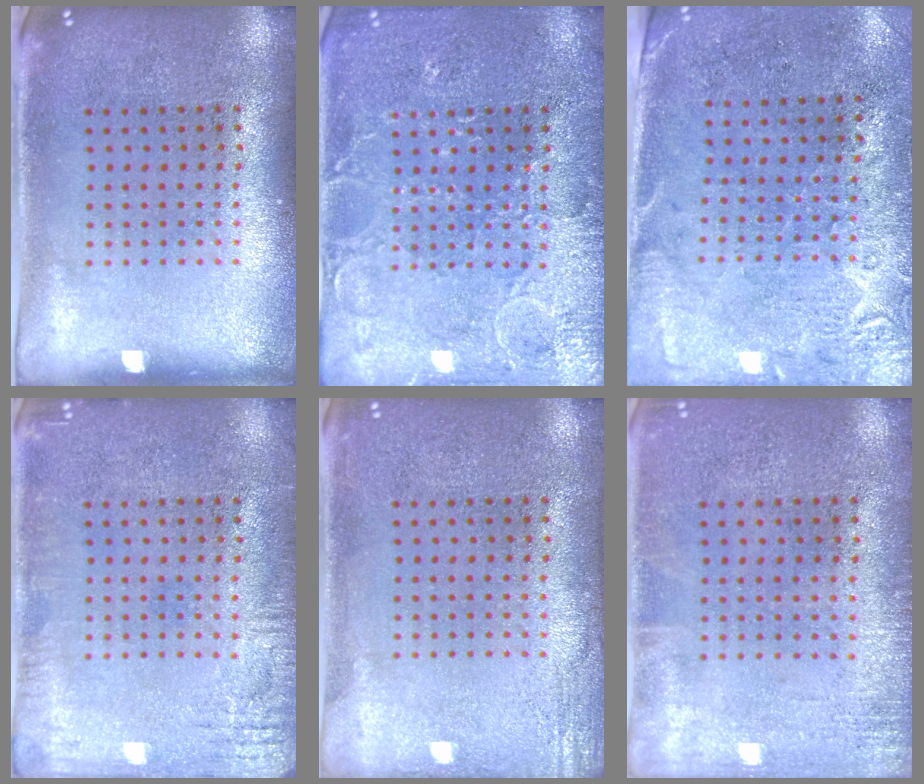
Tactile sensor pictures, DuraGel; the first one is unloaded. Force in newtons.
{"total": 4.2, "press": 4.1, "slide": 0.5}
{"total": 2.7, "press": 2.4, "slide": 1.2}
{"total": 2.5, "press": 2.5, "slide": 0.2}
{"total": 1.9, "press": 1.9, "slide": 0.2}
{"total": 1.5, "press": 1.5, "slide": 0.2}